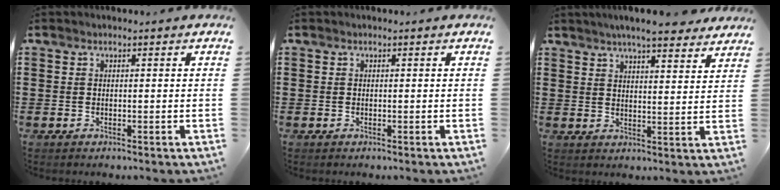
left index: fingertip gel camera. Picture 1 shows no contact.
{"total": 0.0}
{"total": 6.0, "force": [5.5, 0.2, 2.5], "torque": [-0.065, -0.016, 0.098]}